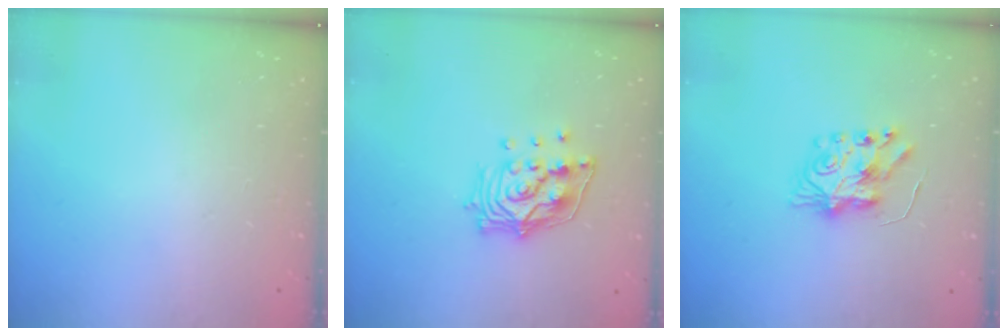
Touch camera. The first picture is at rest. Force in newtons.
{"total": 13.9, "press": 13.8, "slide": 1.8}
{"total": 7.4, "press": 7.4, "slide": 0.2}